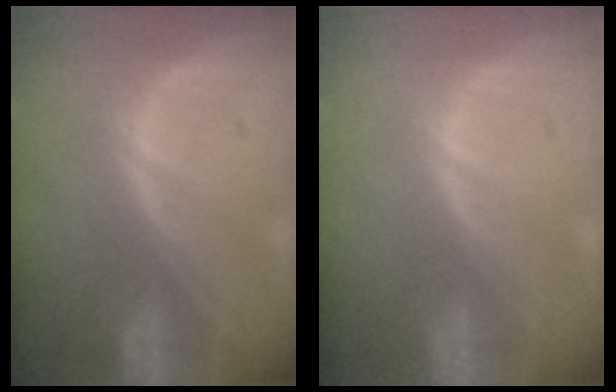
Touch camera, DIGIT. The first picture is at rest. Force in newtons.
{"total": 0.0}